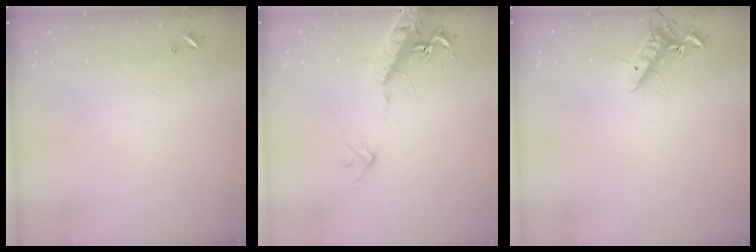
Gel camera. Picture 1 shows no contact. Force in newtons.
{"total": 17.9, "press": 17.6, "slide": 3.5}
{"total": 11.3, "press": 11.2, "slide": 1.5}